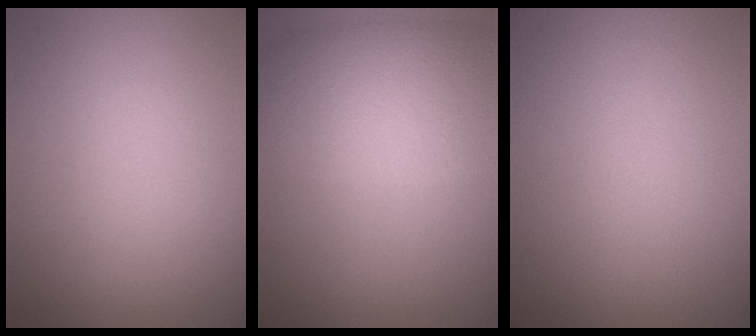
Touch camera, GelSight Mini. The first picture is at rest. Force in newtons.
{"total": 7.5, "press": 7.5, "slide": 0.1}
{"total": 0.0}